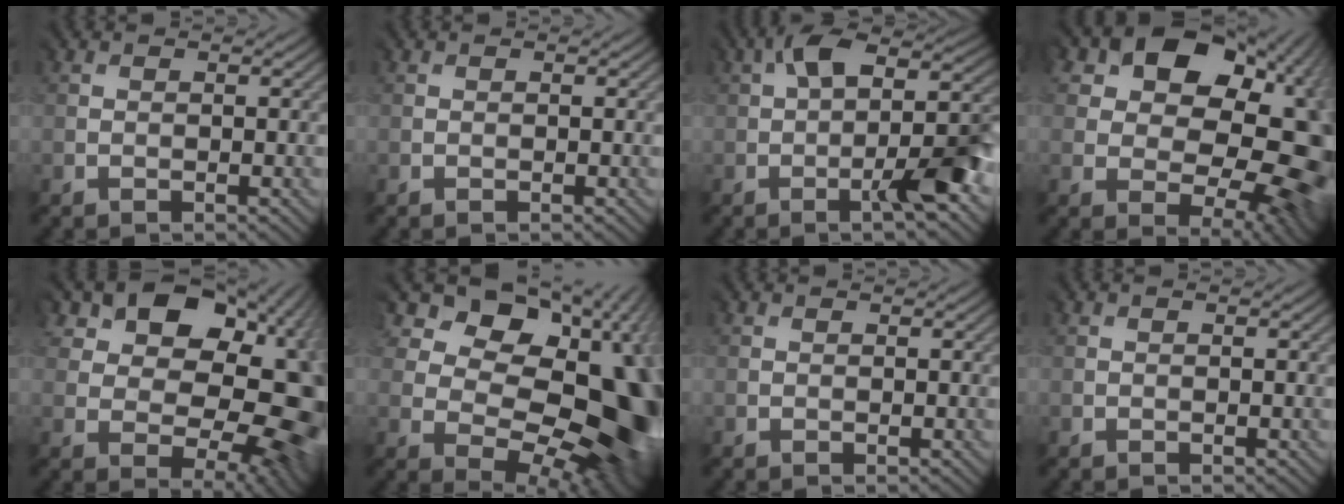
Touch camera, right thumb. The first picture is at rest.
{"total": 0.0}
{"total": 8.7, "force": [-2.2, 2.5, 8.0], "torque": [-0.125, 0.022, -0.041]}
{"total": 17.6, "force": [4.2, 12.2, 12.0], "torque": [-0.145, -0.001, 0.091]}
{"total": 15.9, "force": [4.3, 11.1, 10.6], "torque": [-0.112, 0.000, 0.087]}
{"total": 15.9, "force": [3.9, 11.8, 9.9], "torque": [-0.110, 0.007, 0.076]}
{"total": 0.0}
{"total": 0.0}